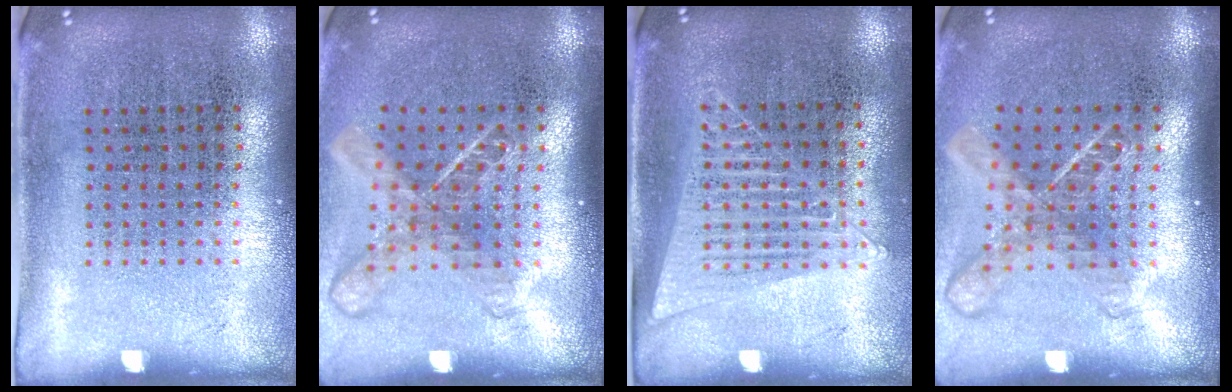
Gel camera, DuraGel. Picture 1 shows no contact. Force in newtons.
{"total": 1.8, "press": 1.4, "slide": 1.1}
{"total": 1.4, "press": 1.3, "slide": 0.4}
{"total": 1.8, "press": 1.4, "slide": 1.1}